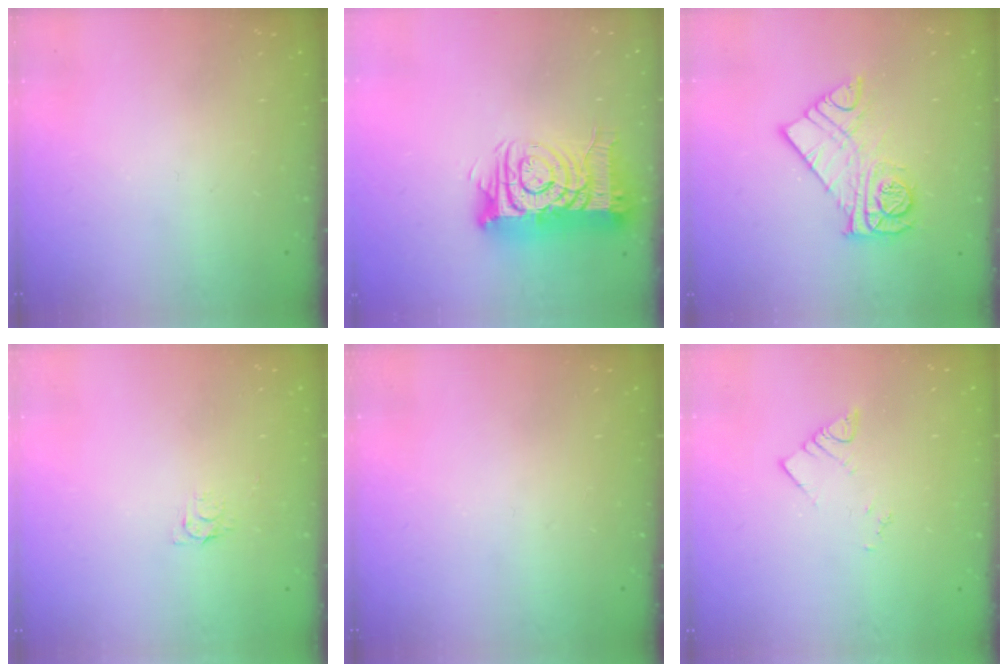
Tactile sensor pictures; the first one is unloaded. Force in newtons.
{"total": 14.6, "press": 14.5, "slide": 1.7}
{"total": 11.4, "press": 11.4, "slide": 1.0}
{"total": 3.7, "press": 3.6, "slide": 0.4}
{"total": 0.0}
{"total": 3.6, "press": 3.6, "slide": 0.1}